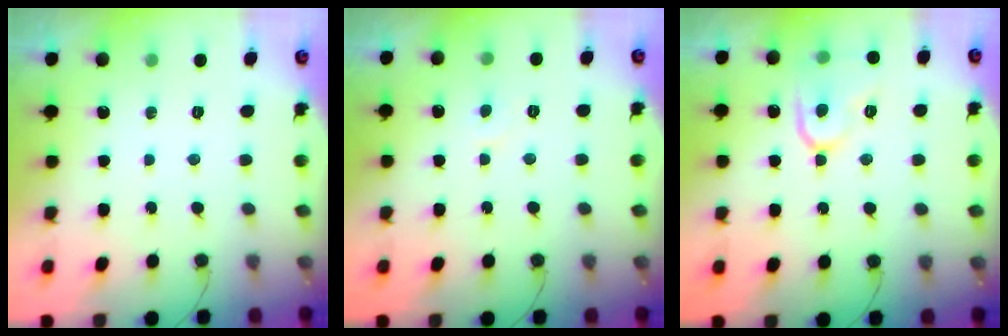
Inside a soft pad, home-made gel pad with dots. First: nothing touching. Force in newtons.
{"total": 3.5, "press": 3.5, "slide": 0.4}
{"total": 12.5, "press": 12.4, "slide": 1.0}